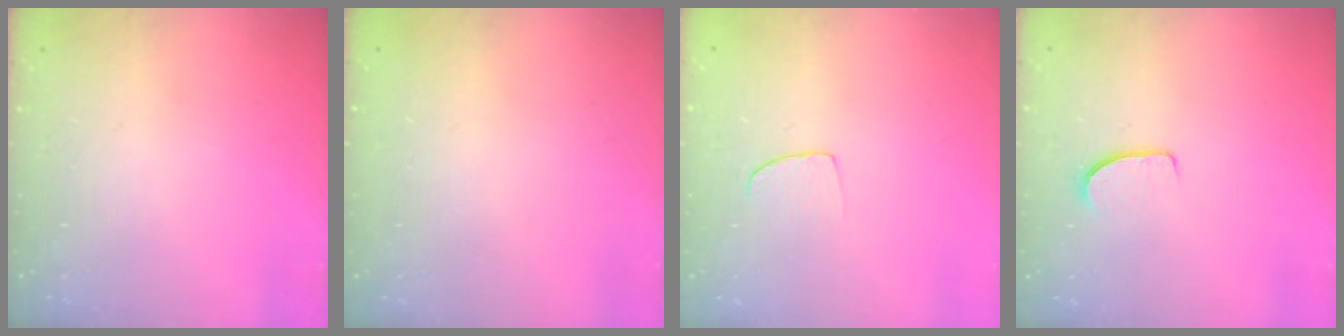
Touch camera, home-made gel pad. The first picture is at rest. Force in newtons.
{"total": 0.0}
{"total": 5.5, "press": 5.4, "slide": 0.5}
{"total": 6.6, "press": 6.5, "slide": 0.4}